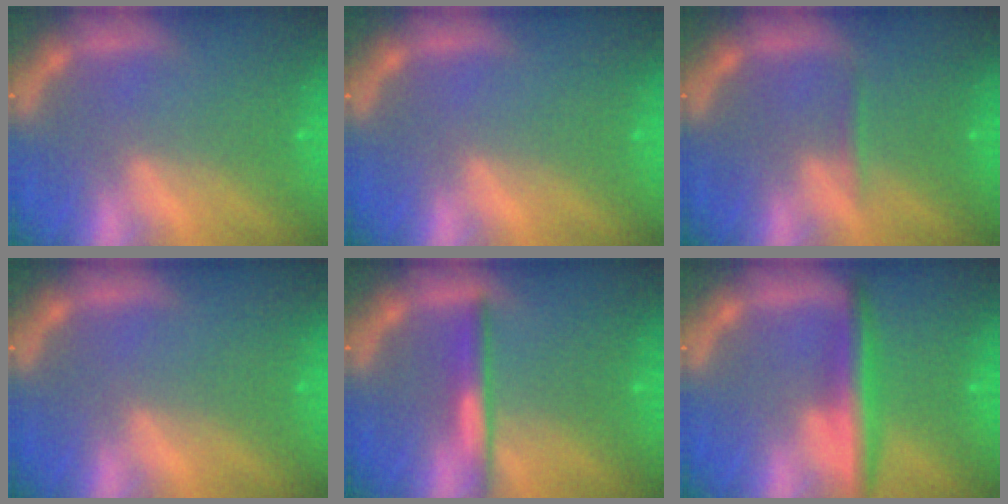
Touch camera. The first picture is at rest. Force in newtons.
{"total": 0.0}
{"total": 0.9}
{"total": 0.0}
{"total": 3.0}
{"total": 4.5}